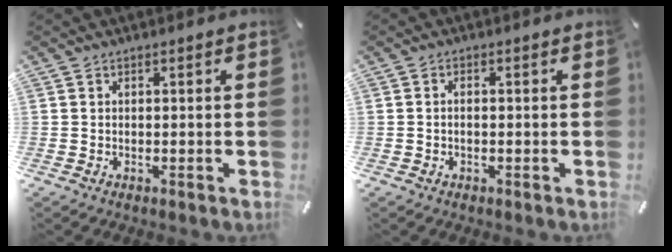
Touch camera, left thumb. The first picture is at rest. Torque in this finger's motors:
{"motor_torque": [-0.13, -0.24, -0.02, -0.02, -0.03]}